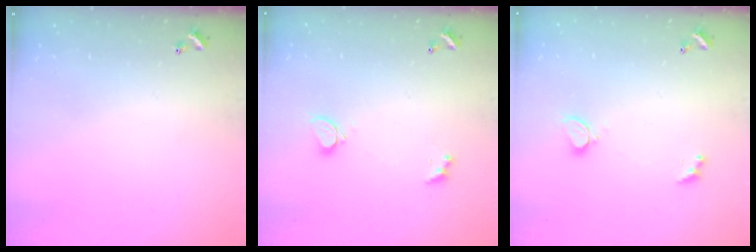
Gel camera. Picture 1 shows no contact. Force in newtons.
{"total": 2.2, "press": 2.0, "slide": 0.9}
{"total": 2.2, "press": 2.0, "slide": 0.9}